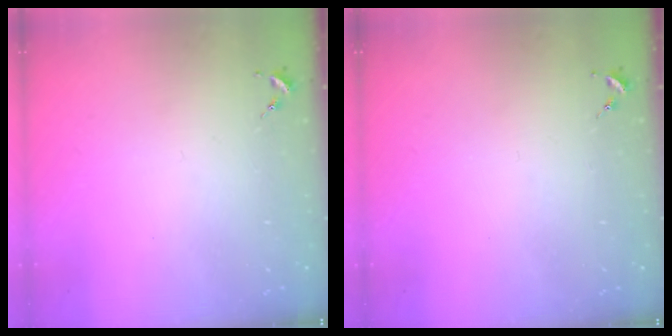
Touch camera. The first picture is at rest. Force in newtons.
{"total": 0.0}